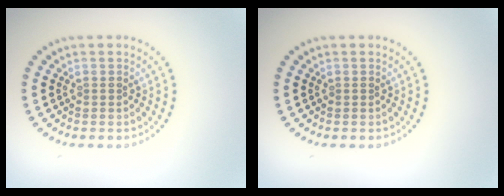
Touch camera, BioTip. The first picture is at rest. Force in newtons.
{"total": 0.0}